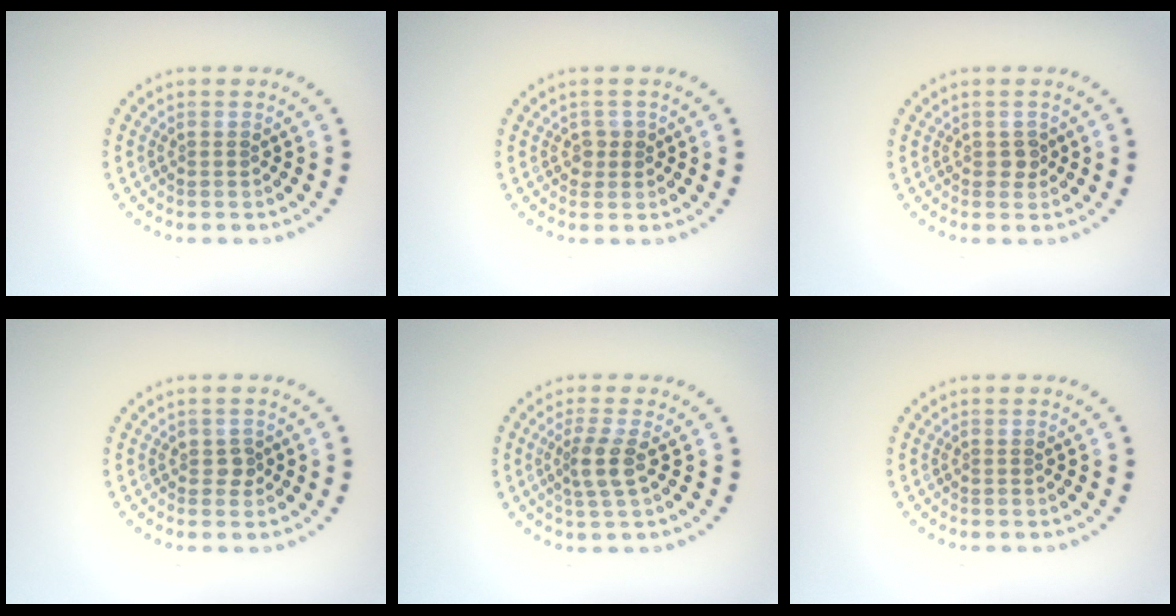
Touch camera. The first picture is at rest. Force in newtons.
{"total": 1.4, "press": 1.2, "slide": 0.7}
{"total": 0.9, "press": 0.8, "slide": 0.3}
{"total": 0.9, "press": 0.8, "slide": 0.3}
{"total": 2.5, "press": 2.0, "slide": 1.5}
{"total": 0.0}